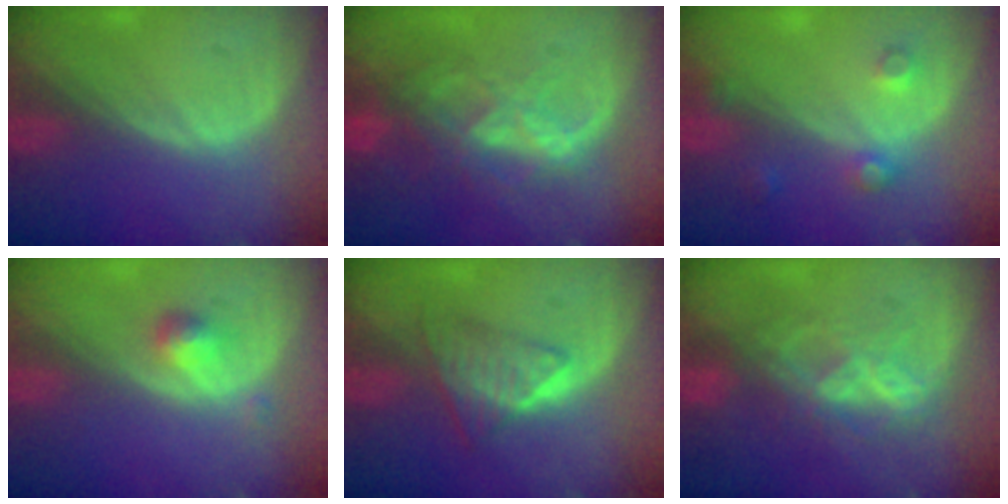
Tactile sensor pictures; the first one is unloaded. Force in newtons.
{"total": 8.6, "press": 7.5, "slide": 4.2}
{"total": 3.5, "press": 3.3, "slide": 1.2}
{"total": 2.4, "press": 2.4, "slide": 0.2}
{"total": 6.1, "press": 5.2, "slide": 3.1}
{"total": 5.9, "press": 5.8, "slide": 1.1}